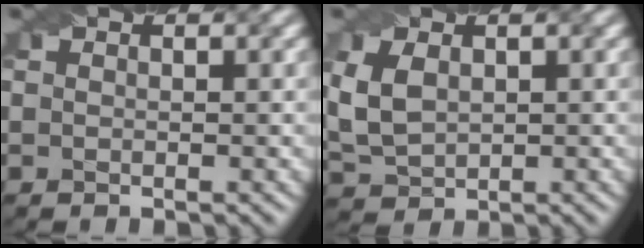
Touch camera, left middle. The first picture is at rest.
{"total": 4.2, "force": [0.6, 2.8, 3.0], "torque": [-0.079, 0.005, 0.015]}